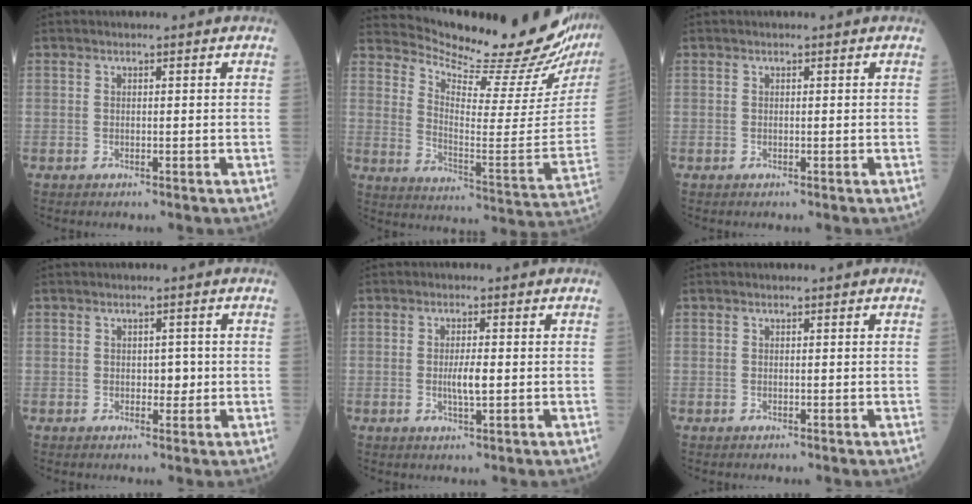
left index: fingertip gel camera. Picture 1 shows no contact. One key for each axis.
{"total": 24.3, "fx": 22.6, "fy": 1.2, "fz": 8.8, "tx": -0.149, "ty": -0.112, "tz": 0.299}
{"total": 0.0}
{"total": 1.9, "fx": 0.0, "fy": 1.3, "fz": 1.4, "tx": -0.014, "ty": 0.002, "tz": 0.000}
{"total": 3.1, "fx": -0.2, "fy": 0.5, "fz": 3.0, "tx": -0.060, "ty": -0.003, "tz": -0.003}
{"total": 0.0}